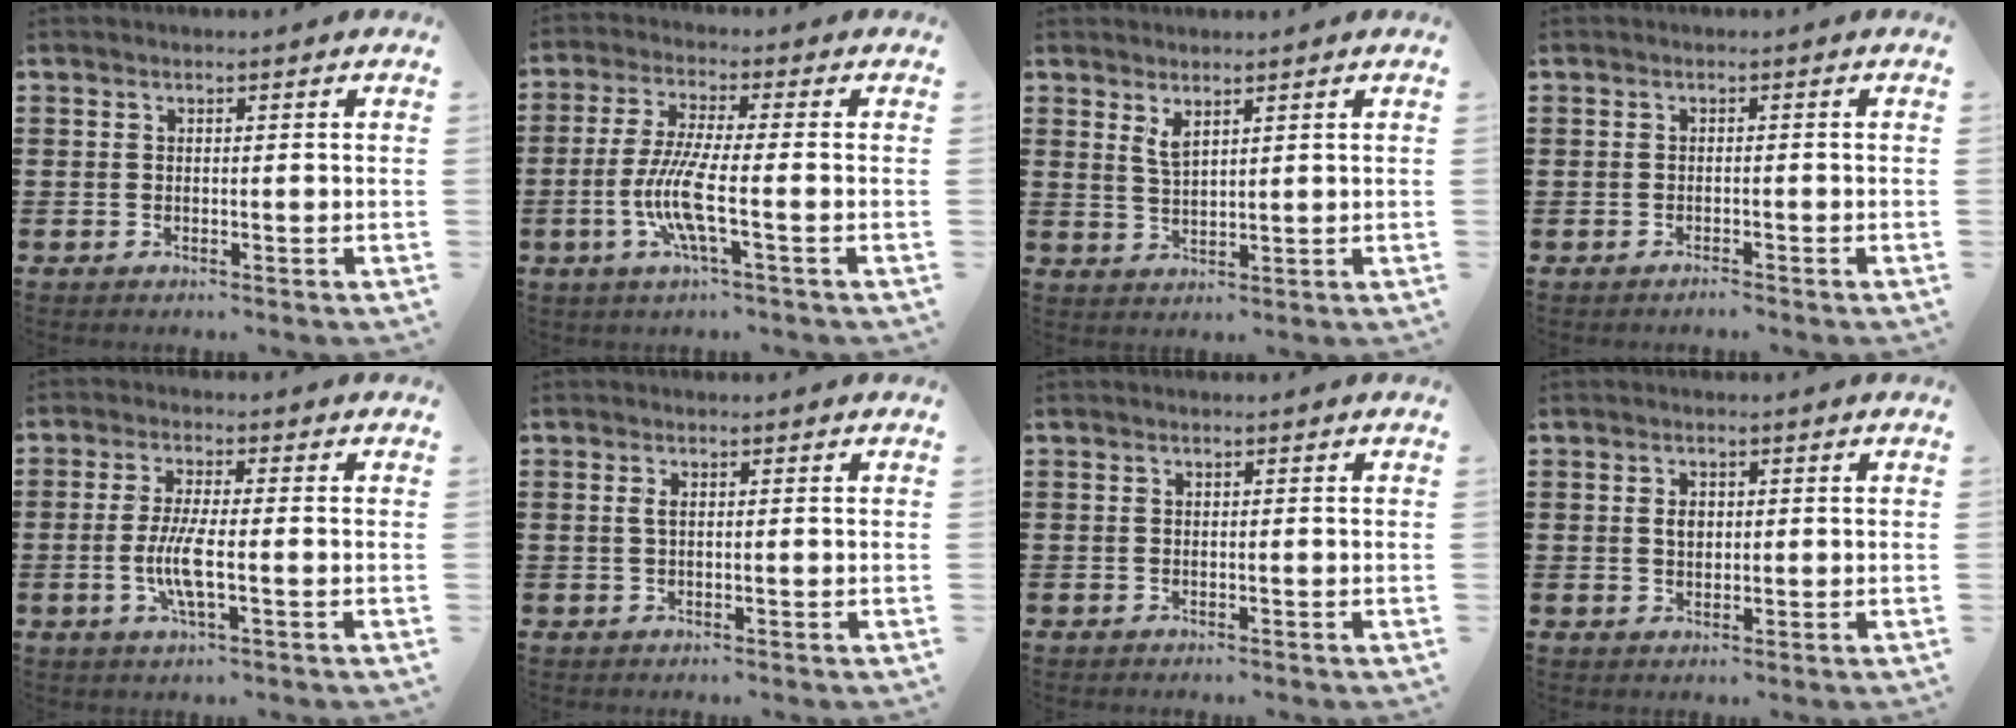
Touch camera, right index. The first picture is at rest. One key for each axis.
{"total": 8.4, "fx": -2.4, "fy": 1.0, "fz": 8.0, "tx": -0.176, "ty": -0.020, "tz": -0.052}
{"total": 2.6, "fx": 1.7, "fy": 0.8, "fz": 1.7, "tx": -0.038, "ty": 0.002, "tz": 0.032}
{"total": 0.9, "fx": -0.9, "fy": 0.1, "fz": 0.0, "tx": -0.004, "ty": 0.002, "tz": -0.018}
{"total": 6.0, "fx": -1.4, "fy": 1.1, "fz": 5.8, "tx": -0.127, "ty": -0.011, "tz": -0.032}
{"total": 1.2, "fx": 0.2, "fy": 0.4, "fz": 1.1, "tx": -0.023, "ty": 0.003, "tz": 0.002}
{"total": 0.0}
{"total": 1.9, "fx": 0.3, "fy": 1.3, "fz": 1.4, "tx": -0.030, "ty": 0.007, "tz": 0.005}